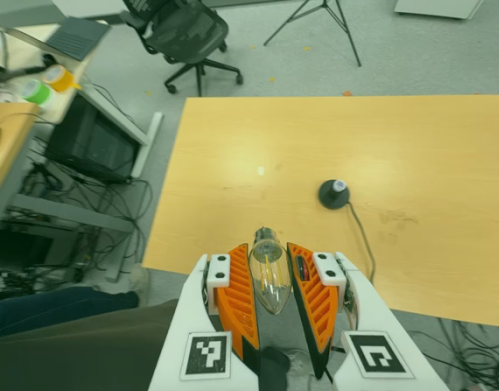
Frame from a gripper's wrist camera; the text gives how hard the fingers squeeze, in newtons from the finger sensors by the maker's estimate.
{"total": 9.5, "left": 9.0, "right": 10.0}